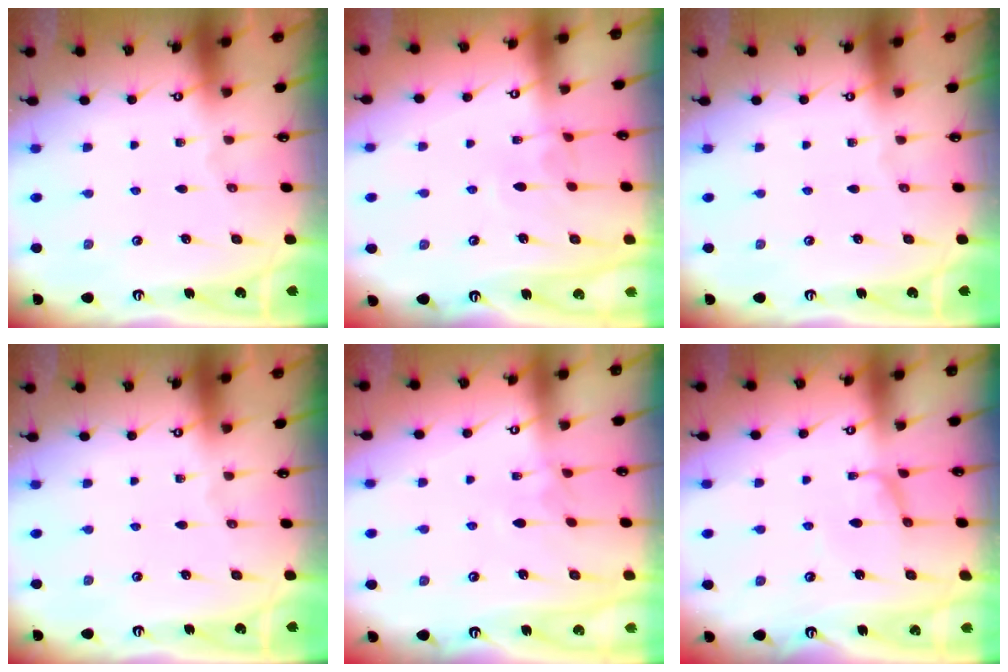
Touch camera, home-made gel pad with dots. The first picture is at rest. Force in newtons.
{"total": 2.8, "press": 2.8, "slide": 0.3}
{"total": 0.0}
{"total": 0.0}
{"total": 3.5, "press": 3.5, "slide": 0.2}
{"total": 0.0}